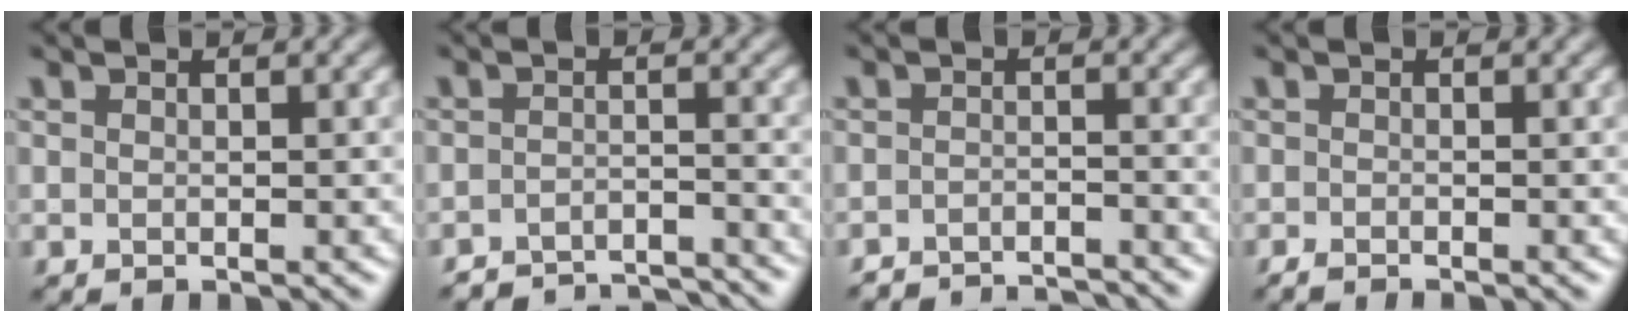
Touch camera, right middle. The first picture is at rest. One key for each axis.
{"total": 6.2, "fx": -6.0, "fy": 1.0, "fz": 1.1, "tx": -0.011, "ty": -0.003, "tz": -0.086}
{"total": 5.6, "fx": -5.5, "fy": 0.8, "fz": 1.0, "tx": -0.010, "ty": -0.004, "tz": -0.079}
{"total": 1.1, "fx": -1.0, "fy": 0.1, "fz": 0.4, "tx": -0.006, "ty": -0.005, "tz": -0.020}